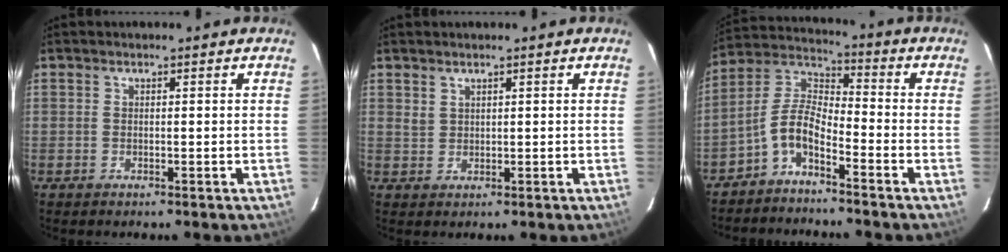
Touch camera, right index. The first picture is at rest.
{"total": 1.5, "force": [1.2, 0.9, 0.3], "torque": [-0.002, 0.003, 0.023]}
{"total": 7.0, "force": [-4.5, 2.4, 4.8], "torque": [-0.117, 0.022, -0.097]}